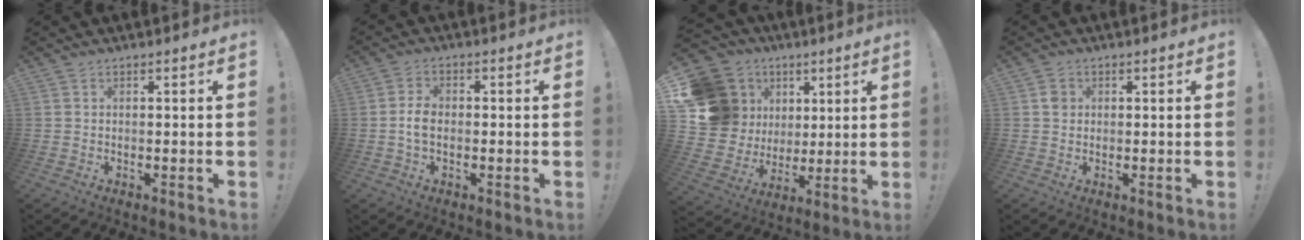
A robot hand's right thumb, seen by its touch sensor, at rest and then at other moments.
{"total": 4.7, "force": [-0.7, 2.8, 3.7], "torque": [-0.068, 0.003, -0.015]}
{"total": 19.5, "force": [6.7, 16.7, 7.5], "torque": [-0.138, -0.034, 0.167]}
{"total": 2.2, "force": [0.5, 2.0, 0.7], "torque": [0.000, -0.001, 0.008]}